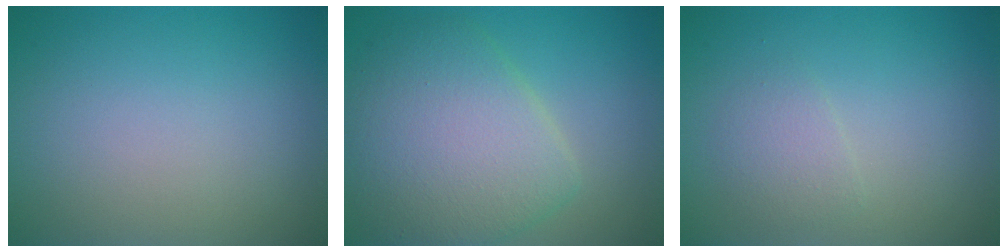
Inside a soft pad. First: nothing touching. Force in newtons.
{"total": 7.4, "press": 7.4, "slide": 0.1}
{"total": 1.6, "press": 1.6, "slide": 0.1}